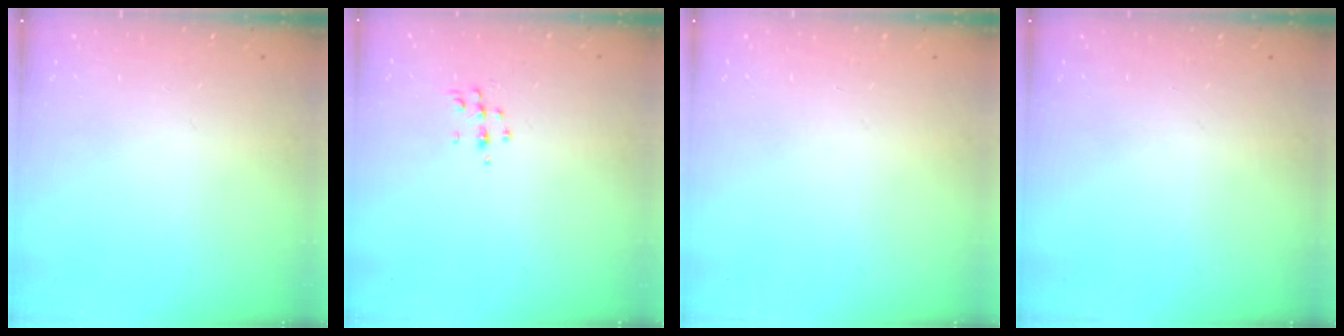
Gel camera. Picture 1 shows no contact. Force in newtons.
{"total": 4.7, "press": 4.6, "slide": 0.8}
{"total": 0.0}
{"total": 0.0}